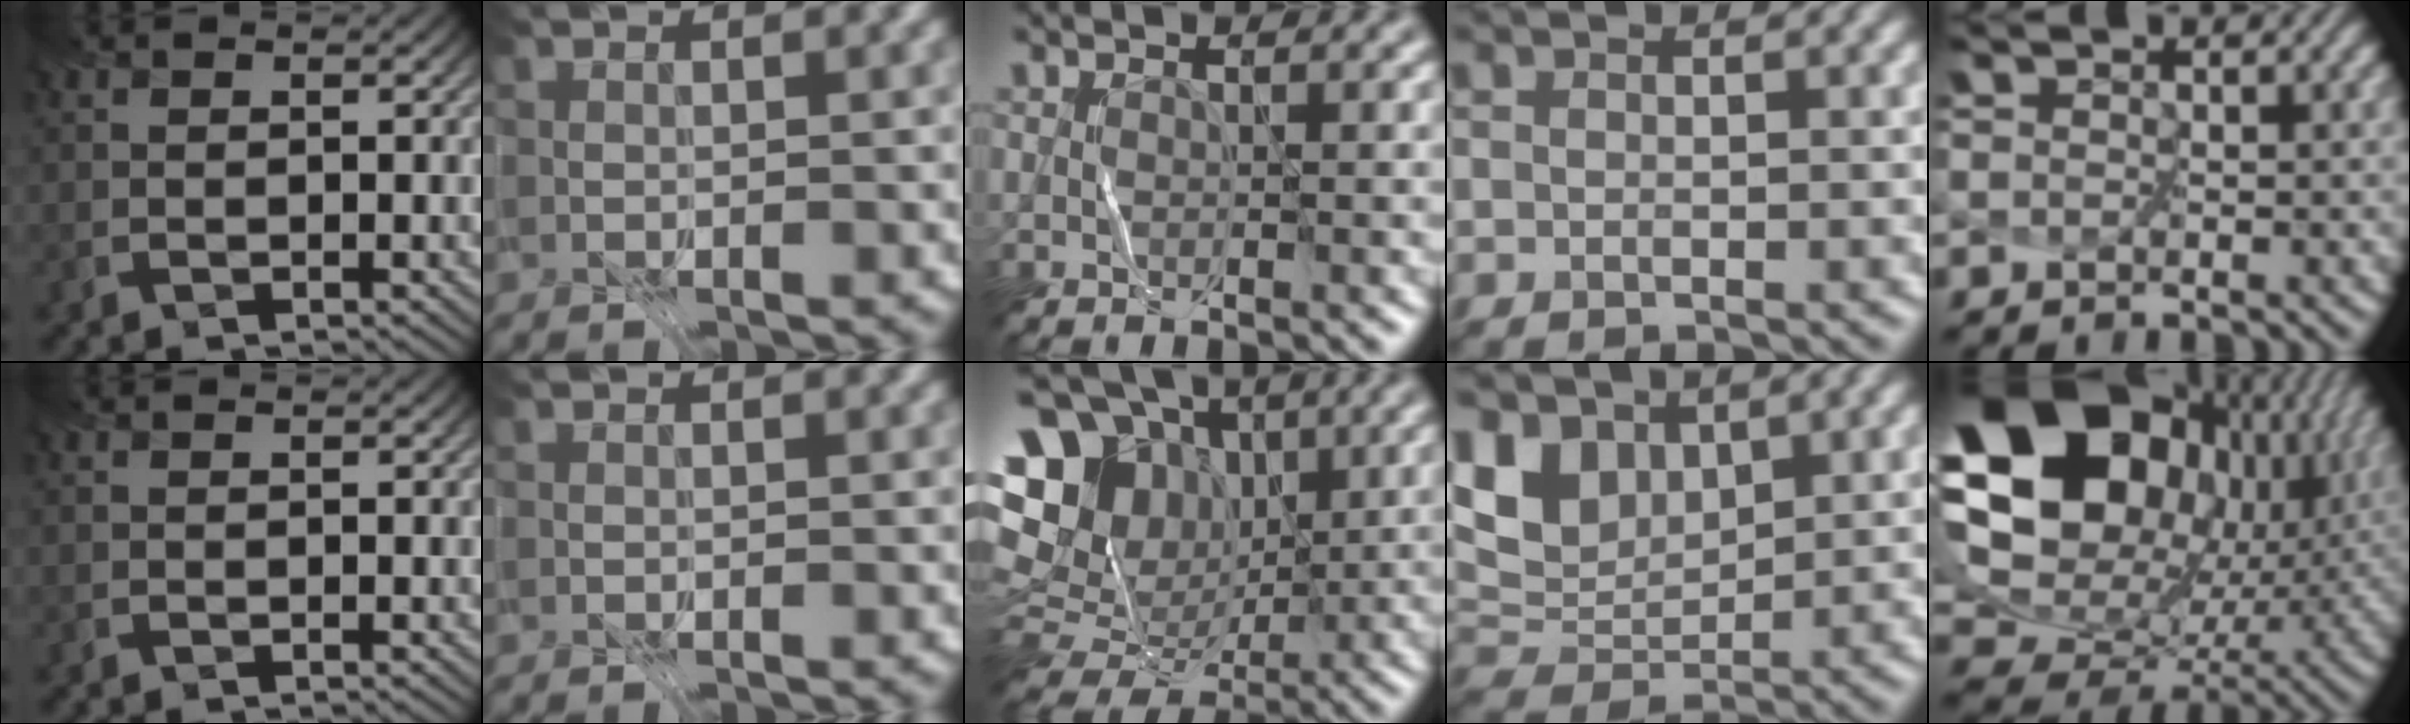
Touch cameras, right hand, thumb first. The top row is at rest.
{"middle": {"total": 16.1, "force": [4.1, 13.5, 7.9], "torque": [-0.179, 0.022, 0.068]}, "ring": {"total": 4.2, "force": [2.7, 2.7, 1.7], "torque": [-0.064, 0.002, 0.074]}, "little": {"total": 19.0, "force": [6.3, 13.7, 11.7], "torque": [-0.256, 0.003, 0.151]}}